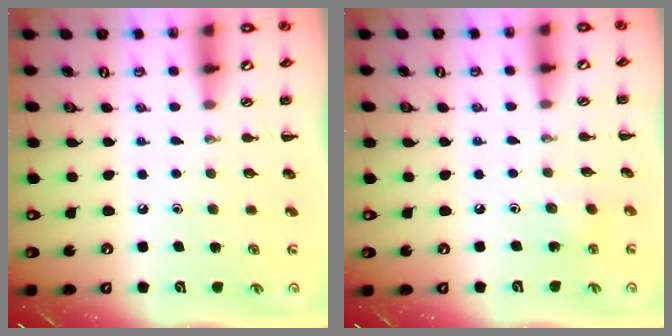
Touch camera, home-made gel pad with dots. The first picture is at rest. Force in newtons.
{"total": 2.6, "press": 2.5, "slide": 0.9}